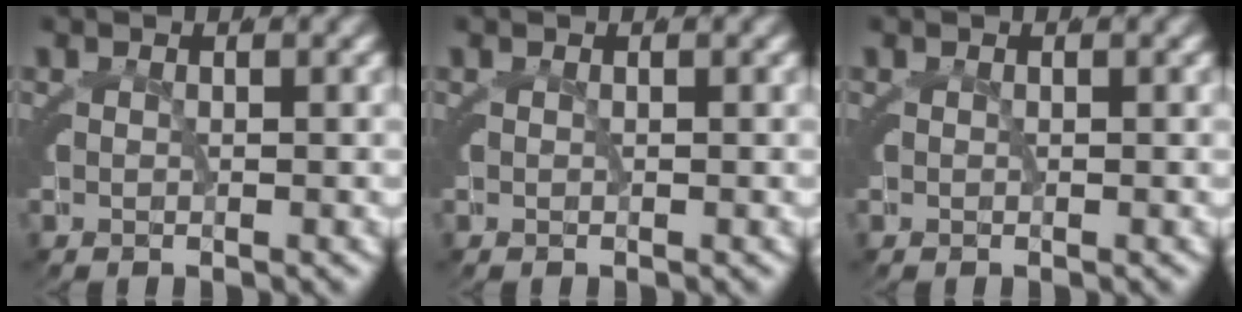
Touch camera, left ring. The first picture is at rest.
{"total": 0.0}
{"total": 0.0}